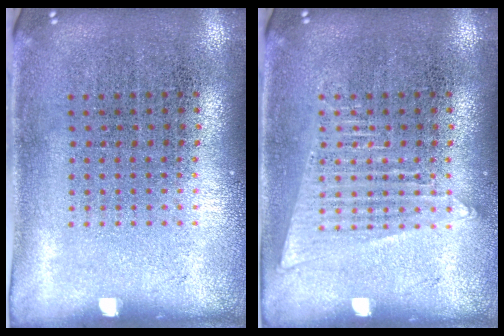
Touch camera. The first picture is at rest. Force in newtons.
{"total": 1.8, "press": 1.8, "slide": 0.3}